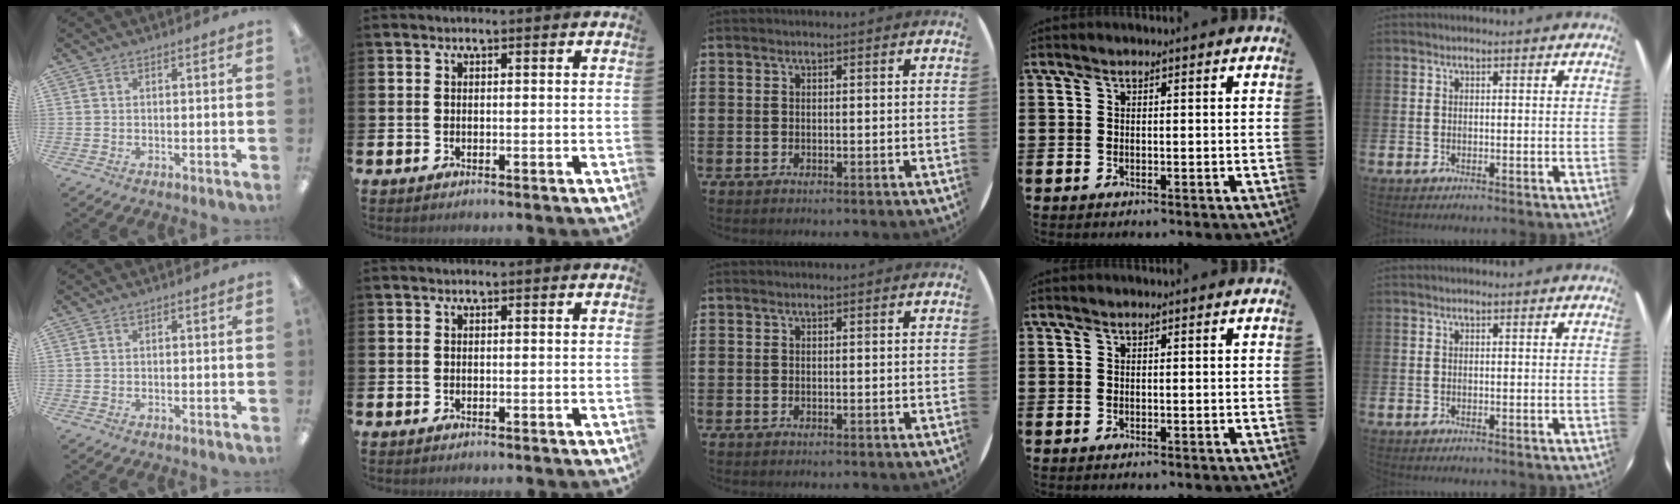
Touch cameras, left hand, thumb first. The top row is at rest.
{}